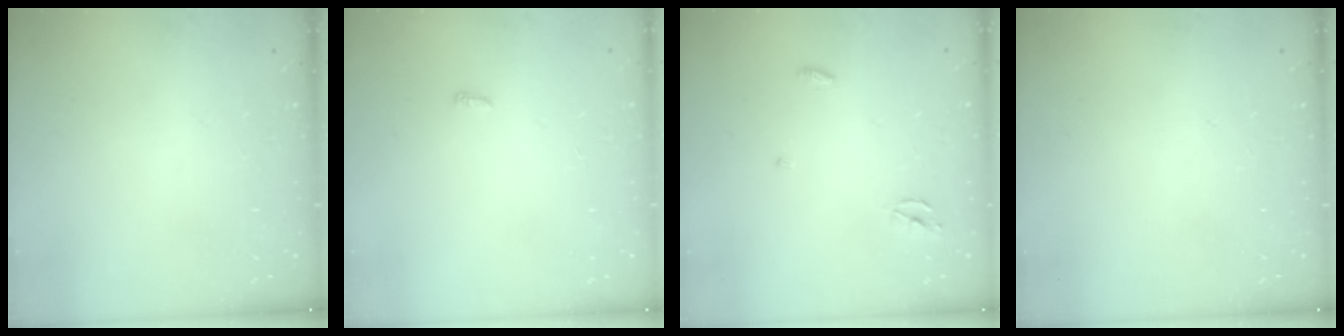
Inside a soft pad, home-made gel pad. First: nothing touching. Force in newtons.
{"total": 3.3, "press": 3.3, "slide": 0.6}
{"total": 3.2, "press": 3.2, "slide": 0.2}
{"total": 0.0}